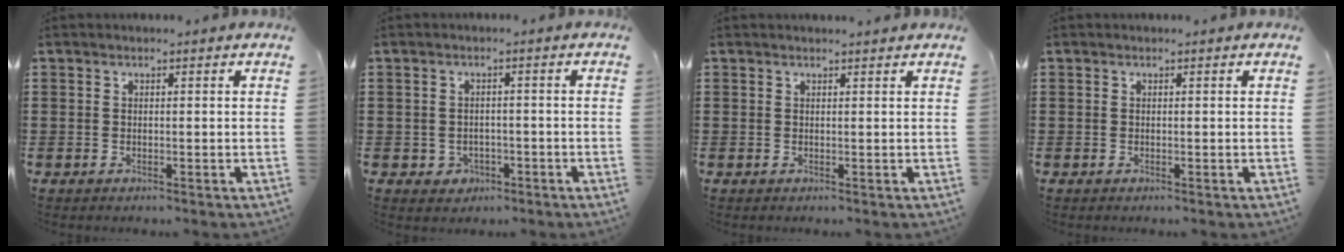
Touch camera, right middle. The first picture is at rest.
{"total": 1.7, "force": [-0.9, 1.4, 0.3], "torque": [-0.013, 0.001, -0.023]}
{"total": 0.6, "force": [0.6, -0.1, 0.1], "torque": [0.004, -0.004, 0.009]}
{"total": 0.0}